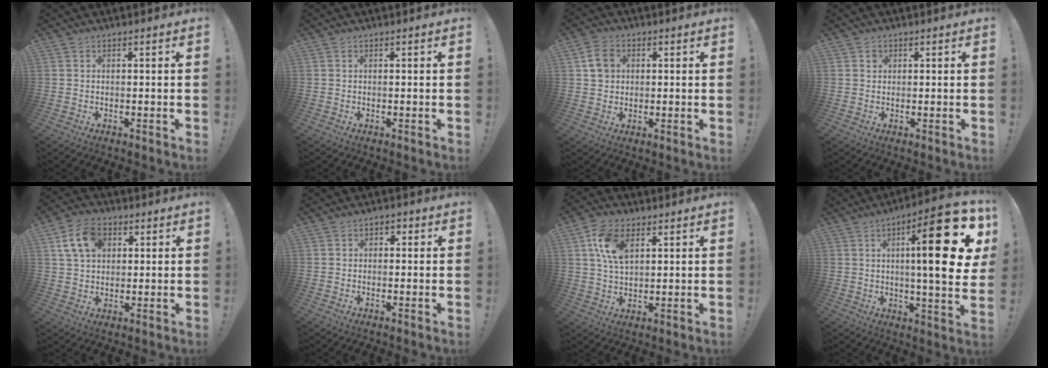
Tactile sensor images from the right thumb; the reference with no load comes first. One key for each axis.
{"total": 0.0}
{"total": 6.6, "fx": 2.0, "fy": 5.5, "fz": 3.1, "tx": -0.045, "ty": 0.009, "tz": 0.040}
{"total": 1.4, "fx": 0.6, "fy": 1.3, "fz": 0.2, "tx": 0.001, "ty": -0.001, "tz": 0.011}
{"total": 11.3, "fx": 4.3, "fy": 8.0, "fz": 6.7, "tx": -0.108, "ty": 0.003, "tz": 0.085}
{"total": 1.9, "fx": -0.6, "fy": 1.6, "fz": 0.8, "tx": -0.006, "ty": 0.007, "tz": -0.014}
{"total": 11.0, "fx": 4.3, "fy": 6.6, "fz": 7.6, "tx": -0.150, "ty": 0.000, "tz": 0.081}
{"total": 22.1, "fx": 5.3, "fy": 4.5, "fz": 20.9, "tx": -0.299, "ty": -0.027, "tz": 0.067}